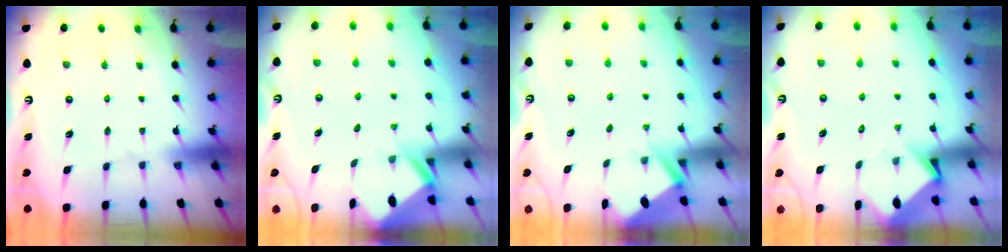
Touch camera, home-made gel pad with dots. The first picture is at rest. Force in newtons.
{"total": 2.3, "press": 2.3, "slide": 0.1}
{"total": 2.9, "press": 2.9, "slide": 0.3}
{"total": 3.7, "press": 3.7, "slide": 0.2}